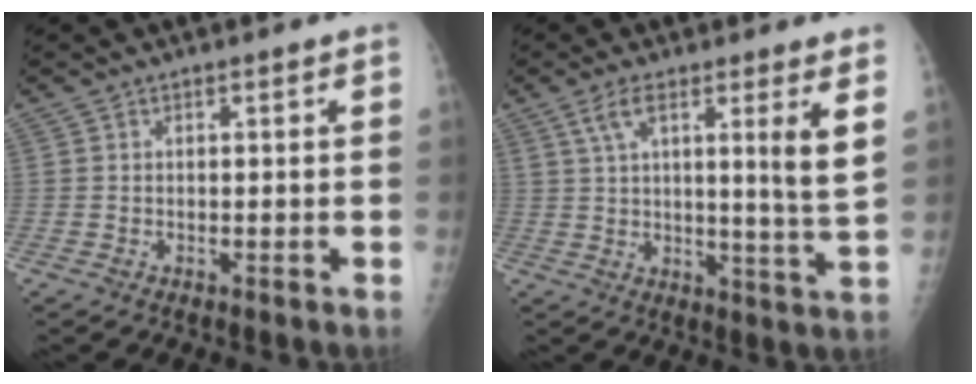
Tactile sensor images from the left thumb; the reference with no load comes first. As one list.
[{"total": 10.3, "force": [4.5, 0.4, 9.3], "torque": [-0.160, -0.034, 0.070]}]